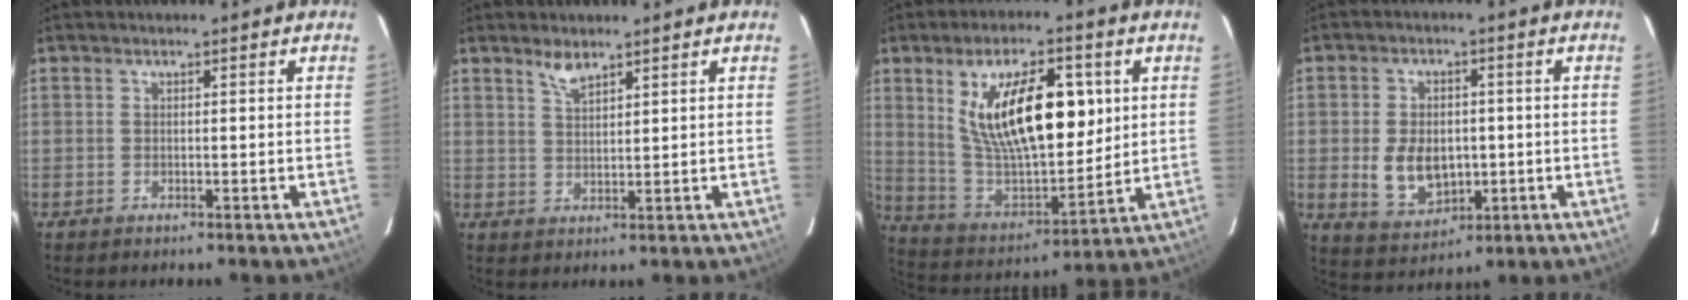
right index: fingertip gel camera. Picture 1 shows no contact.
{"total": 3.1, "force": [2.5, 0.9, 1.7], "torque": [-0.031, 0.002, 0.048]}
{"total": 20.3, "force": [6.3, 8.8, 17.2], "torque": [-0.296, -0.002, 0.124]}
{"total": 9.3, "force": [-1.1, 6.5, 6.5], "torque": [-0.137, -0.005, -0.001]}